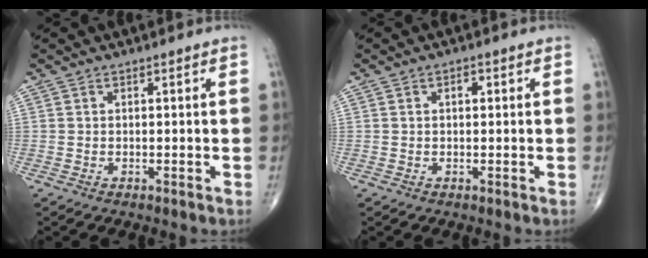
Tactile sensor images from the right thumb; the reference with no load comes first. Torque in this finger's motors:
{"motor_torque": [-0.06, 0.29, 0.17, 0.05, -0.01]}